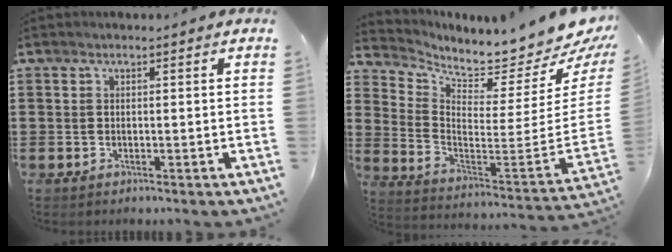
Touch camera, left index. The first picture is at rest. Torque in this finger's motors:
{"motor_torque": [2.14, 0.00, 0.17, 0.01]}